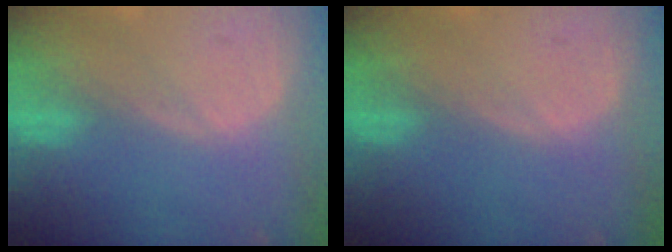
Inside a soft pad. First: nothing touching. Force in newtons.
{"total": 0.0}